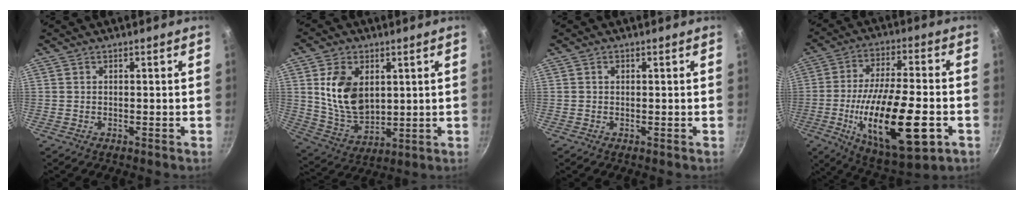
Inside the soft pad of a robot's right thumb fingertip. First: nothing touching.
{"total": 12.9, "force": [3.0, 8.8, 9.0], "torque": [-0.143, -0.025, 0.069]}
{"total": 0.7, "force": [0.2, 0.6, 0.4], "torque": [-0.004, 0.003, 0.003]}
{"total": 23.7, "force": [-6.8, 8.4, 21.1], "torque": [-0.348, 0.014, -0.104]}